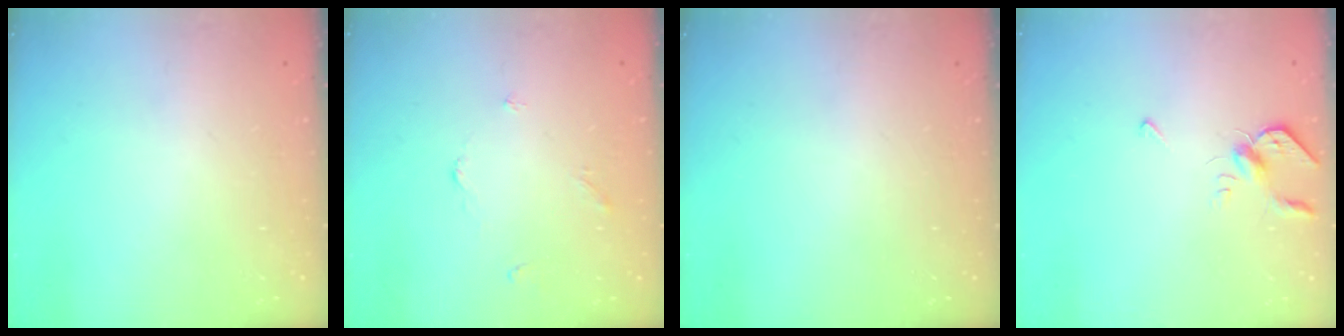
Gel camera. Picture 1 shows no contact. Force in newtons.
{"total": 2.9, "press": 2.9, "slide": 0.5}
{"total": 0.0}
{"total": 4.4, "press": 4.3, "slide": 0.9}